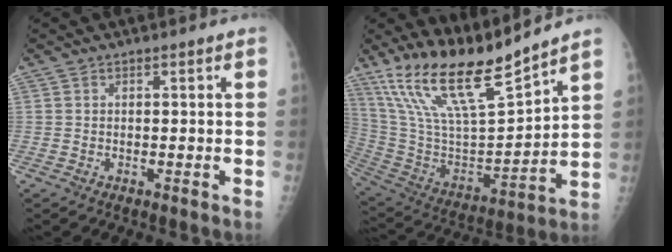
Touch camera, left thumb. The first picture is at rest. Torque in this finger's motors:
{"motor_torque": [0.61, 0.47, 1.42, -1.34, 0.26]}